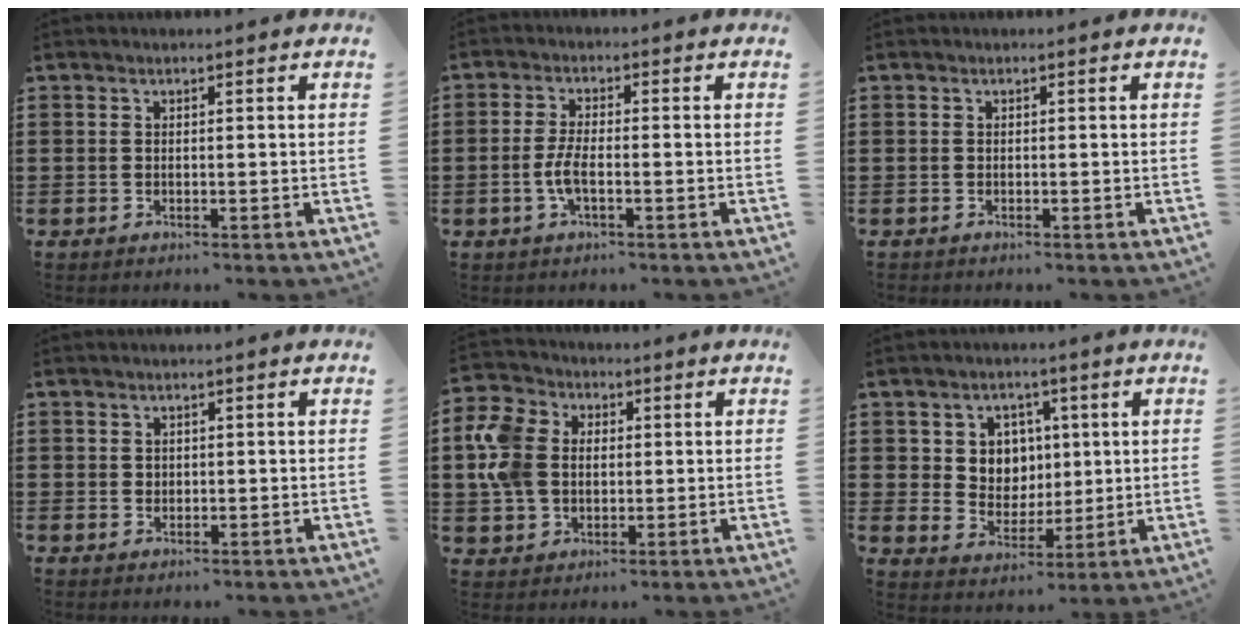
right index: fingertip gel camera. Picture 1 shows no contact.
{"total": 3.7, "force": [-1.2, 0.9, 3.4], "torque": [-0.081, -0.004, -0.028]}
{"total": 0.0}
{"total": 0.7, "force": [0.3, 0.6, 0.2], "torque": [-0.007, 0.000, 0.007]}
{"total": 8.6, "force": [1.1, 7.1, 4.7], "torque": [-0.143, 0.014, 0.015]}
{"total": 6.0, "force": [1.9, 5.4, 1.5], "torque": [-0.052, 0.009, 0.033]}